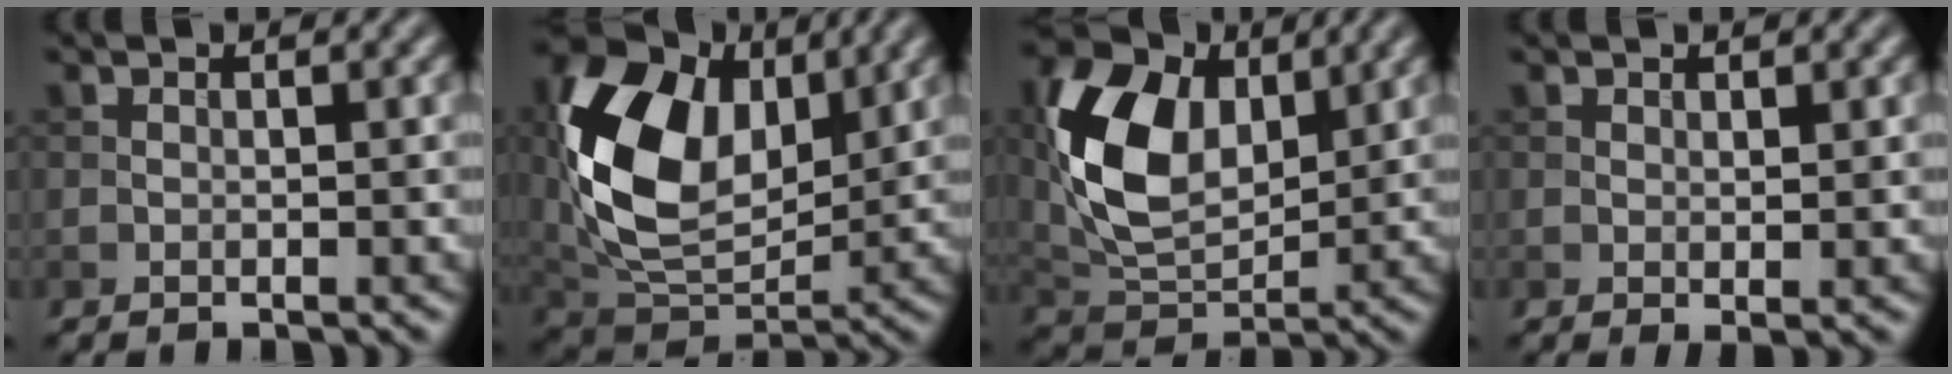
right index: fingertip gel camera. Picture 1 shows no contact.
{"total": 12.8, "force": [2.8, 8.5, 9.1], "torque": [-0.182, 0.006, 0.048]}
{"total": 10.1, "force": [2.5, 6.7, 7.2], "torque": [-0.157, 0.002, 0.046]}
{"total": 0.8, "force": [0.4, 0.3, 0.7], "torque": [-0.010, -0.003, 0.007]}